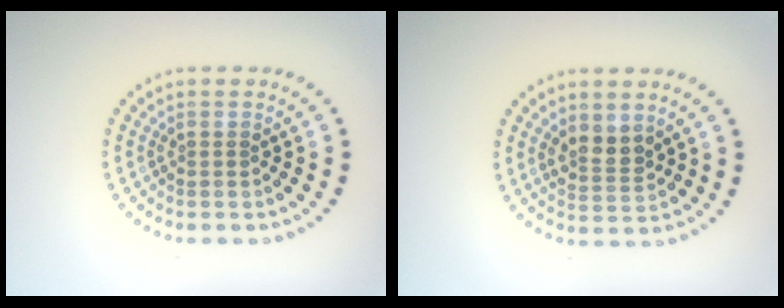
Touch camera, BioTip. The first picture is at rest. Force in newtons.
{"total": 2.4, "press": 2.2, "slide": 1.0}